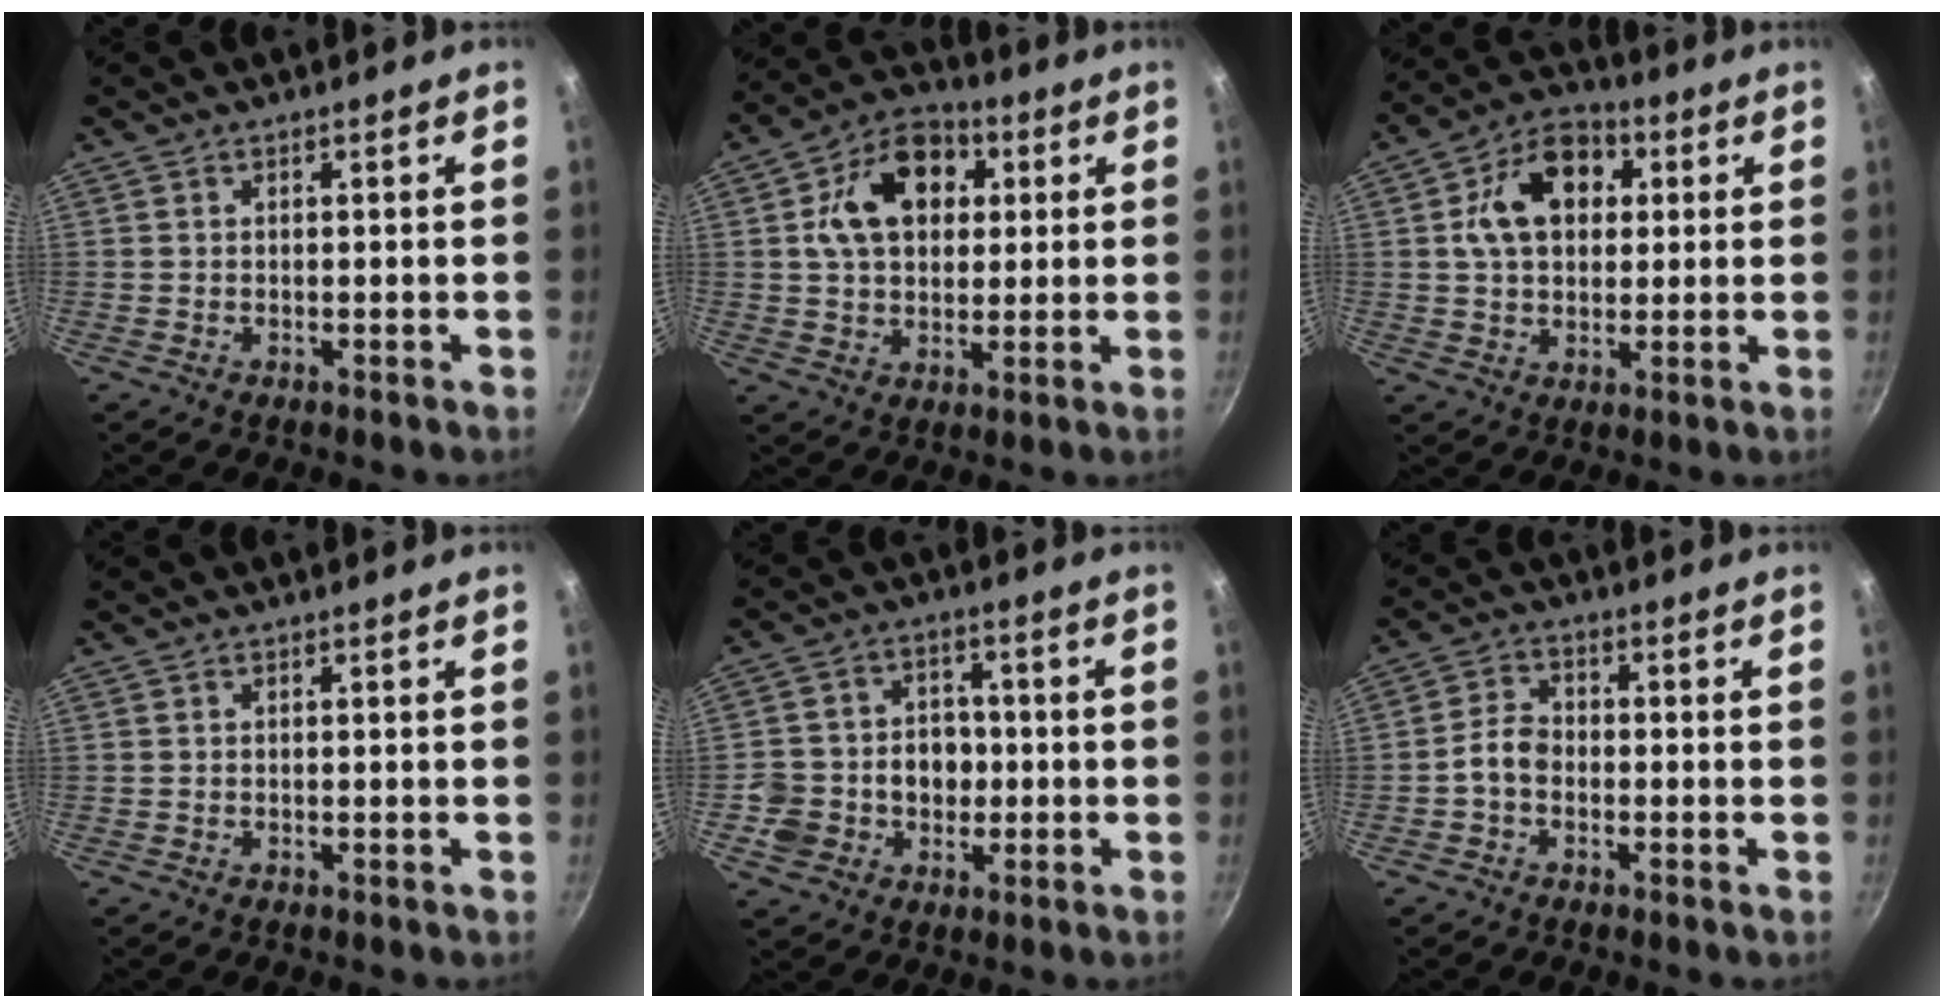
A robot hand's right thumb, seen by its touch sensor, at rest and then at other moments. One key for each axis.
{"total": 14.0, "fx": 3.4, "fy": 10.1, "fz": 9.1, "tx": -0.121, "ty": 0.013, "tz": 0.041}
{"total": 13.4, "fx": 3.1, "fy": 9.7, "fz": 8.8, "tx": -0.116, "ty": 0.014, "tz": 0.036}
{"total": 0.0}
{"total": 10.0, "fx": -1.8, "fy": 8.9, "fz": 4.2, "tx": -0.042, "ty": 0.028, "tz": -0.033}
{"total": 4.3, "fx": -1.4, "fy": 3.1, "fz": 2.7, "tx": -0.040, "ty": 0.026, "tz": -0.037}